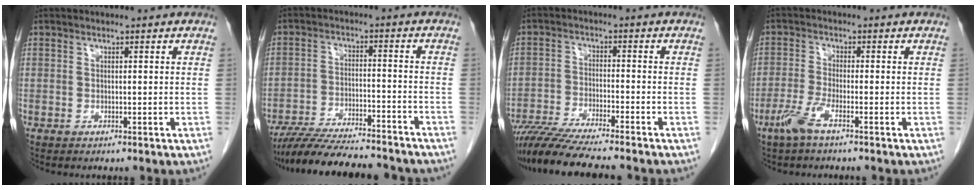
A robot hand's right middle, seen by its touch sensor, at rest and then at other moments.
{"total": 17.7, "force": [-15.8, 2.1, 7.7], "torque": [-0.134, -0.017, -0.240]}
{"total": 11.6, "force": [-10.1, -0.3, 5.7], "torque": [-0.090, -0.025, -0.167]}
{"total": 3.8, "force": [-2.5, 0.2, 2.9], "torque": [-0.070, -0.008, -0.057]}